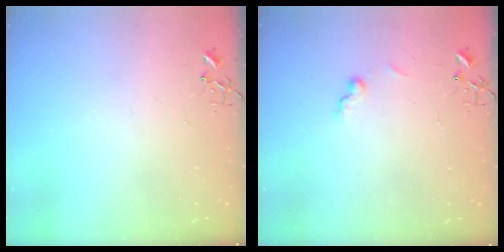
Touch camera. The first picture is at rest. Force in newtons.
{"total": 6.9, "press": 6.9, "slide": 0.7}